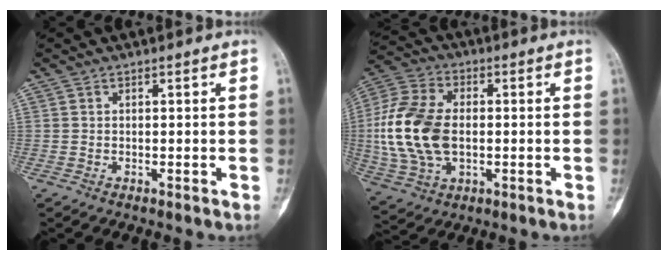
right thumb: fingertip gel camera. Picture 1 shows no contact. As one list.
[{"total": 17.1, "force": [-0.4, 10.6, 13.4], "torque": [-0.280, 0.011, -0.005]}]